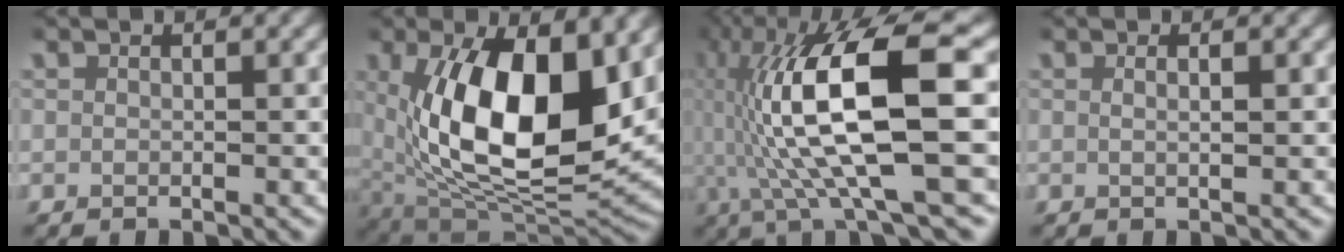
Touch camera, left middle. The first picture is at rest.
{"total": 16.3, "force": [1.2, 8.9, 13.6], "torque": [-0.248, -0.040, 0.045]}
{"total": 12.7, "force": [0.9, 4.0, 12.0], "torque": [-0.215, 0.008, 0.015]}
{"total": 0.9, "force": [0.2, -0.1, 0.8], "torque": [-0.018, -0.005, 0.006]}